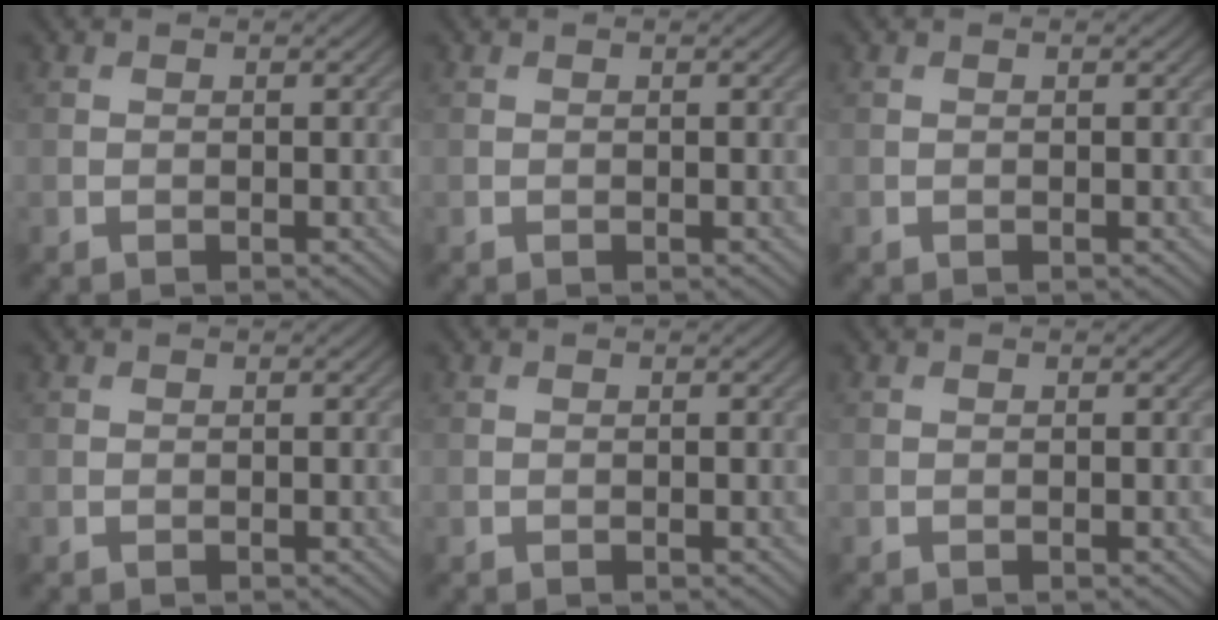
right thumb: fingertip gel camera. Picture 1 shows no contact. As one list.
[{"total": 0.0}, {"total": 0.0}, {"total": 0.0}, {"total": 0.0}, {"total": 0.0}]